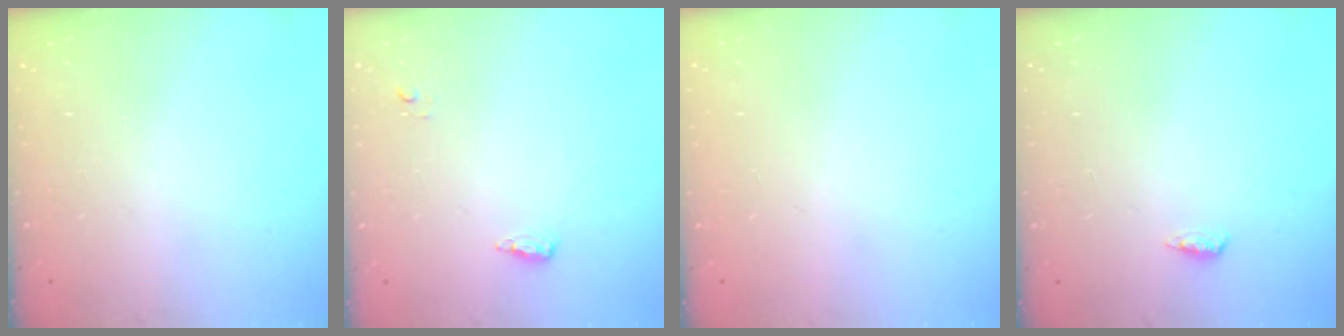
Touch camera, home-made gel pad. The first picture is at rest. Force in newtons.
{"total": 4.6, "press": 4.4, "slide": 1.1}
{"total": 0.9, "press": 0.9, "slide": 0.0}
{"total": 3.4, "press": 3.0, "slide": 1.7}